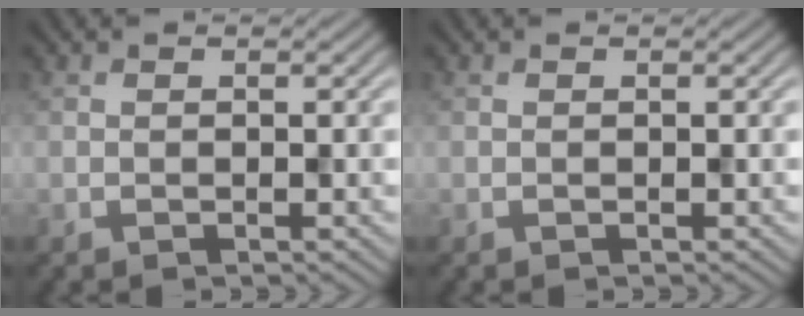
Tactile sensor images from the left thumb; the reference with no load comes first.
{"total": 0.0}